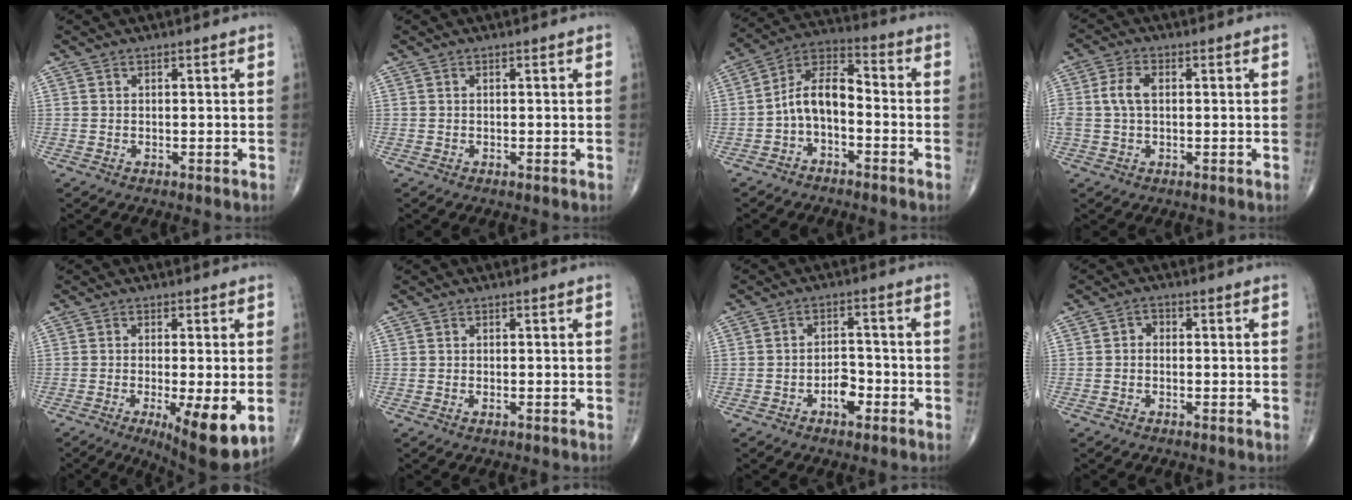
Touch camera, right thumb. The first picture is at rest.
{"total": 0.0}
{"total": 8.9, "force": [-2.5, 5.0, 6.9], "torque": [-0.116, 0.050, -0.058]}
{"total": 5.0, "force": [0.4, 3.1, 4.0], "torque": [-0.098, 0.014, 0.007]}
{"total": 11.7, "force": [-3.4, 2.9, 10.8], "torque": [-0.160, -0.024, -0.046]}
{"total": 0.8, "force": [-0.3, 0.3, 0.6], "torque": [-0.011, 0.001, -0.005]}
{"total": 4.7, "force": [-2.2, 2.7, 3.2], "torque": [-0.033, 0.021, -0.038]}
{"total": 1.6, "force": [-0.3, 1.3, 0.9], "torque": [-0.001, 0.006, -0.013]}